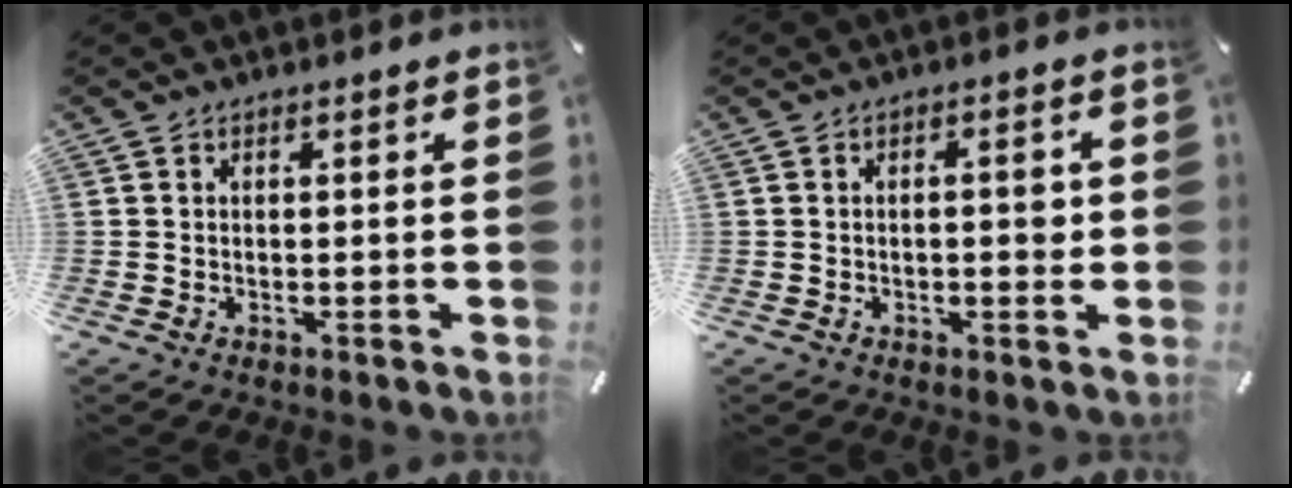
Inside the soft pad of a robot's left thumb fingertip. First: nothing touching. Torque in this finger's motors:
{"motor_torque": [0.15, -0.11, 0.10, 0.08, 0.00]}